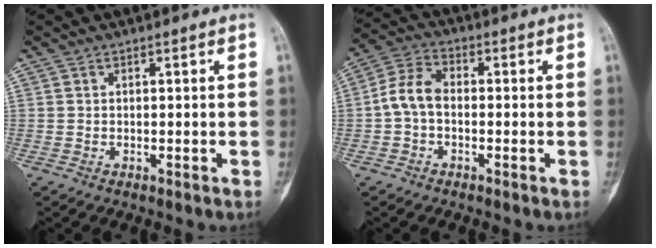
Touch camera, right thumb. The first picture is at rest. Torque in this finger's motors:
{"motor_torque": [0.27, 0.27, 0.18, -0.18, 0.05]}